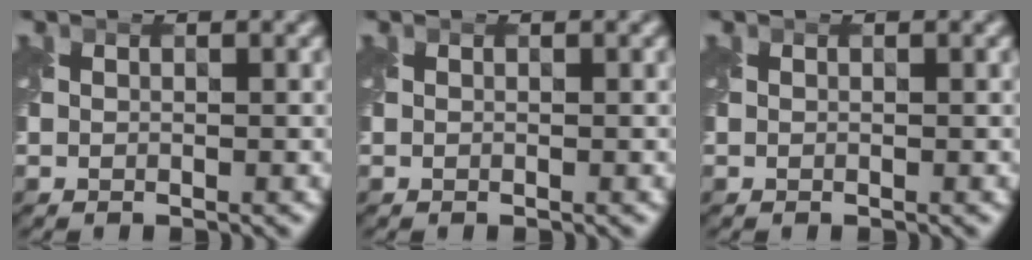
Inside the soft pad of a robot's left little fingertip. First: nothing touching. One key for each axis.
{"total": 0.0}
{"total": 0.0}